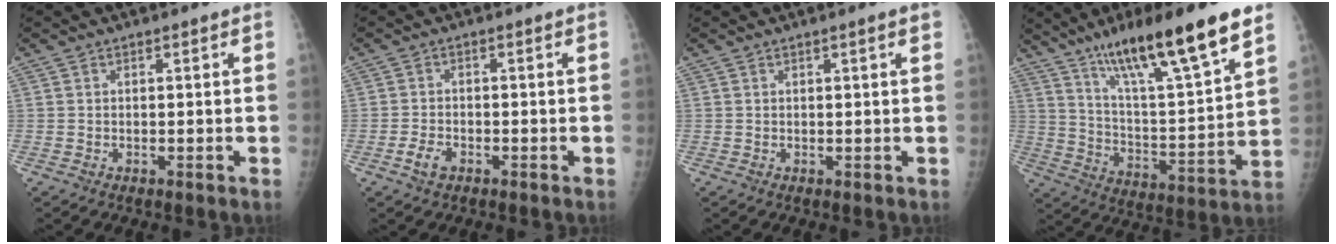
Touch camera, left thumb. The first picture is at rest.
{"total": 2.8, "force": [-1.5, 1.7, 1.7], "torque": [-0.033, 0.006, -0.026]}
{"total": 1.7, "force": [0.9, 0.0, 1.4], "torque": [-0.022, -0.001, 0.011]}
{"total": 22.9, "force": [15.0, 3.3, 17.0], "torque": [-0.267, -0.056, 0.255]}